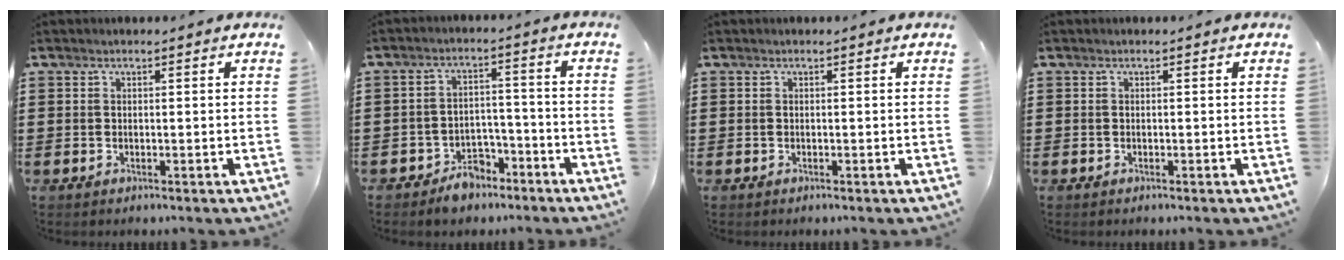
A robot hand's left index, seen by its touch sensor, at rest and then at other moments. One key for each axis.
{"total": 4.8, "fx": -4.3, "fy": 1.9, "fz": 1.0, "tx": -0.018, "ty": 0.017, "tz": -0.083}
{"total": 0.0}
{"total": 0.0}